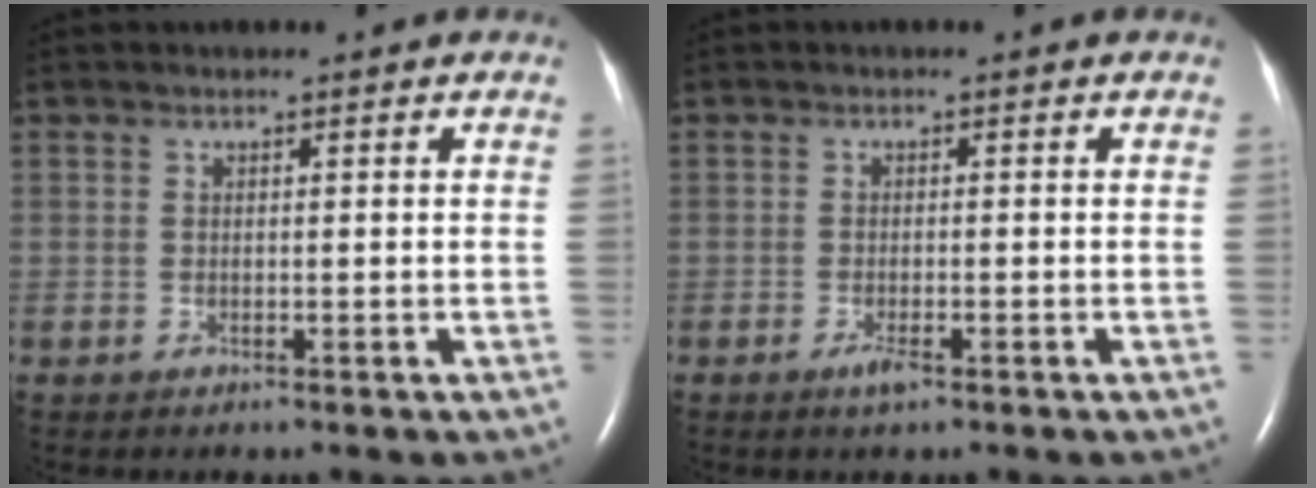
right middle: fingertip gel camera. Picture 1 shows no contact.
{"total": 1.7, "force": [-1.1, 0.3, 1.3], "torque": [-0.030, -0.003, -0.019]}